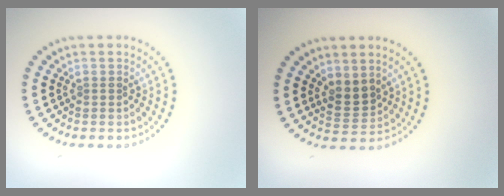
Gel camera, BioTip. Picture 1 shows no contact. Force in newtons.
{"total": 2.5, "press": 2.2, "slide": 1.1}